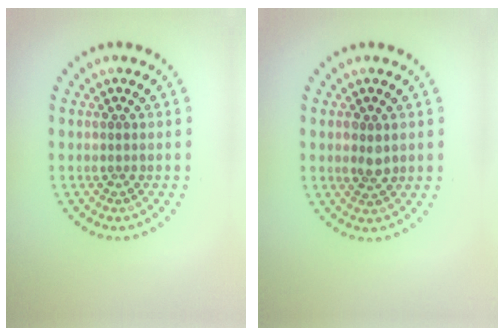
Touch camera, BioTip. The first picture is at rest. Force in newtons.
{"total": 1.5, "press": 1.5, "slide": 0.3}